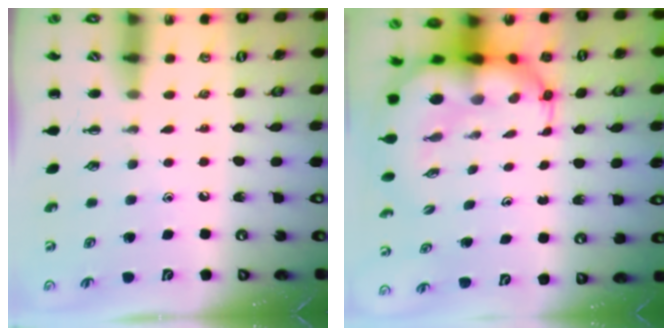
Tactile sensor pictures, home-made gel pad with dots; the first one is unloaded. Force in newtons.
{"total": 11.3, "press": 10.9, "slide": 3.2}